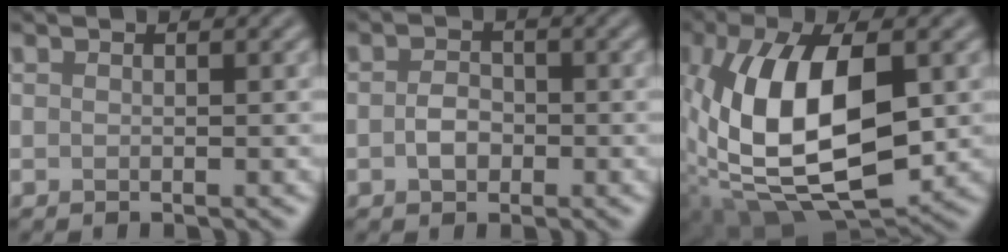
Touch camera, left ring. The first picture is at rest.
{"total": 2.0, "force": [-0.5, 1.5, 1.2], "torque": [-0.024, 0.002, -0.014]}
{"total": 14.1, "force": [-0.1, 7.0, 12.2], "torque": [-0.243, 0.001, -0.004]}